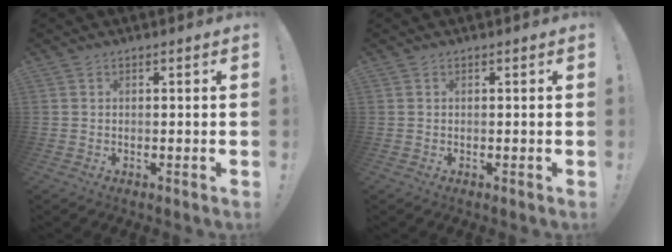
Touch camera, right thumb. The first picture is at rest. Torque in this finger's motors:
{"motor_torque": [0.00, 0.00, -0.01, 0.01, 0.00]}